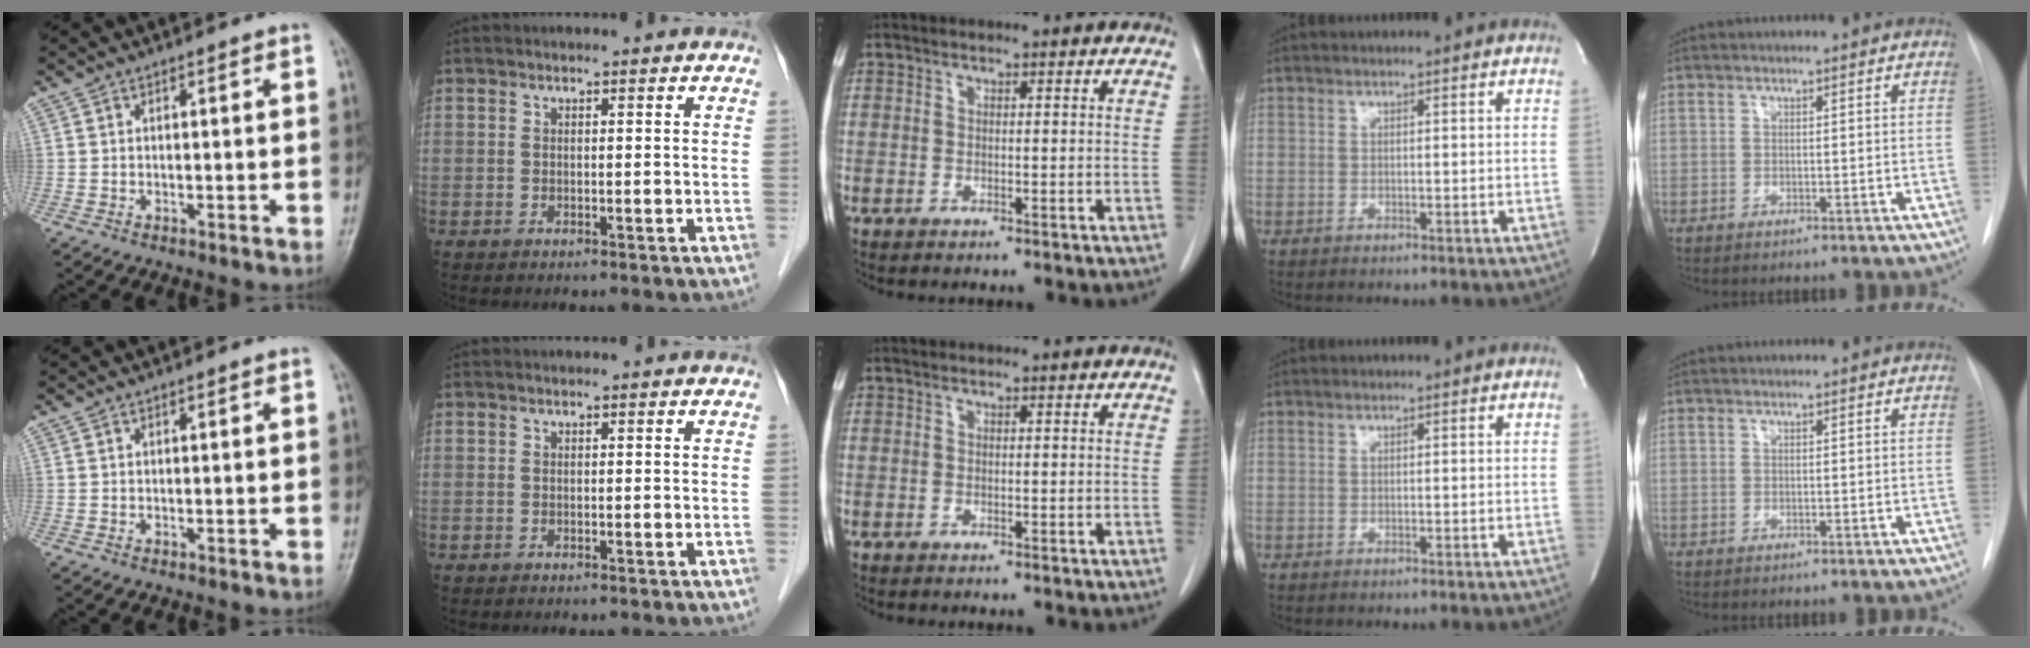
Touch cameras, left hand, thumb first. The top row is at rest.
{}